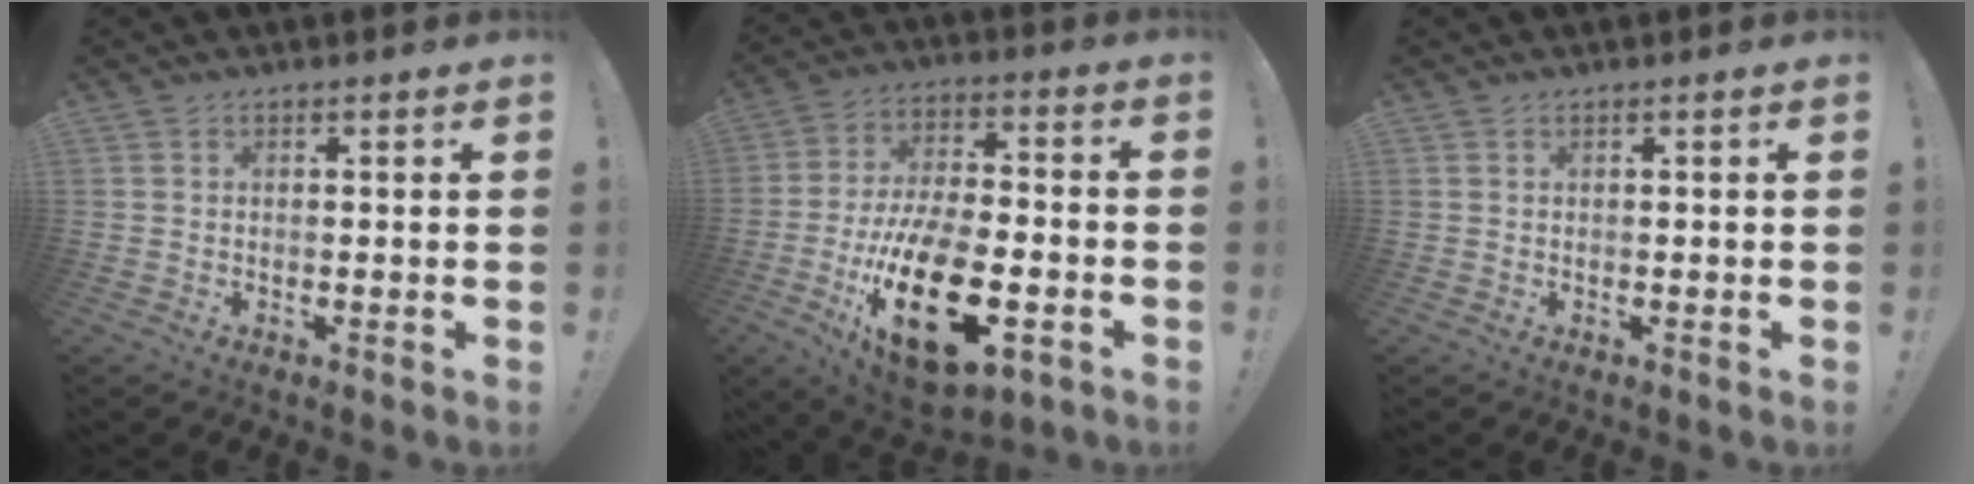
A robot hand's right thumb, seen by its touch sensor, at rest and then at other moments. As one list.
[{"total": 24.3, "force": [-8.6, 11.9, 19.4], "torque": [-0.346, 0.046, -0.130]}, {"total": 0.0}]